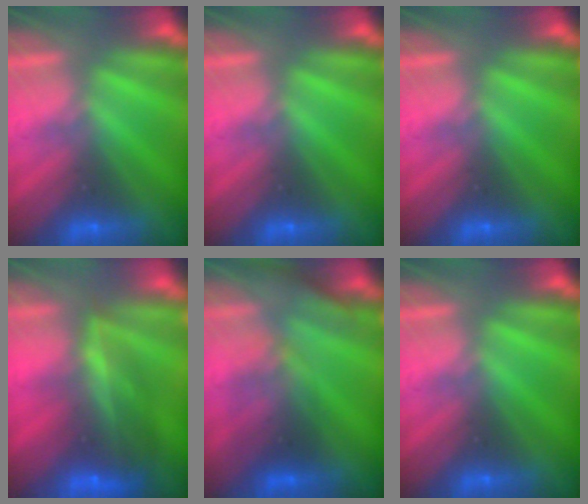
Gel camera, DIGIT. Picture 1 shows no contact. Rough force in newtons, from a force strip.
{"total": 0.0}
{"total": 0.0}
{"total": 5.6}
{"total": 2.8}
{"total": 0.0}